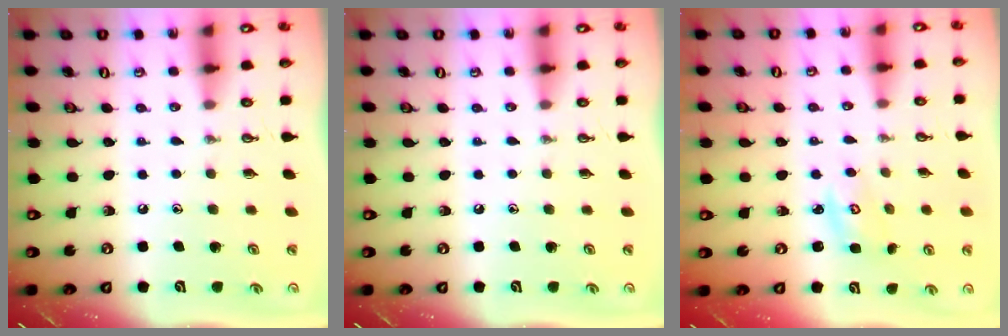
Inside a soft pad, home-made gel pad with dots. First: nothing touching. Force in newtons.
{"total": 0.0}
{"total": 2.8, "press": 2.8, "slide": 0.3}